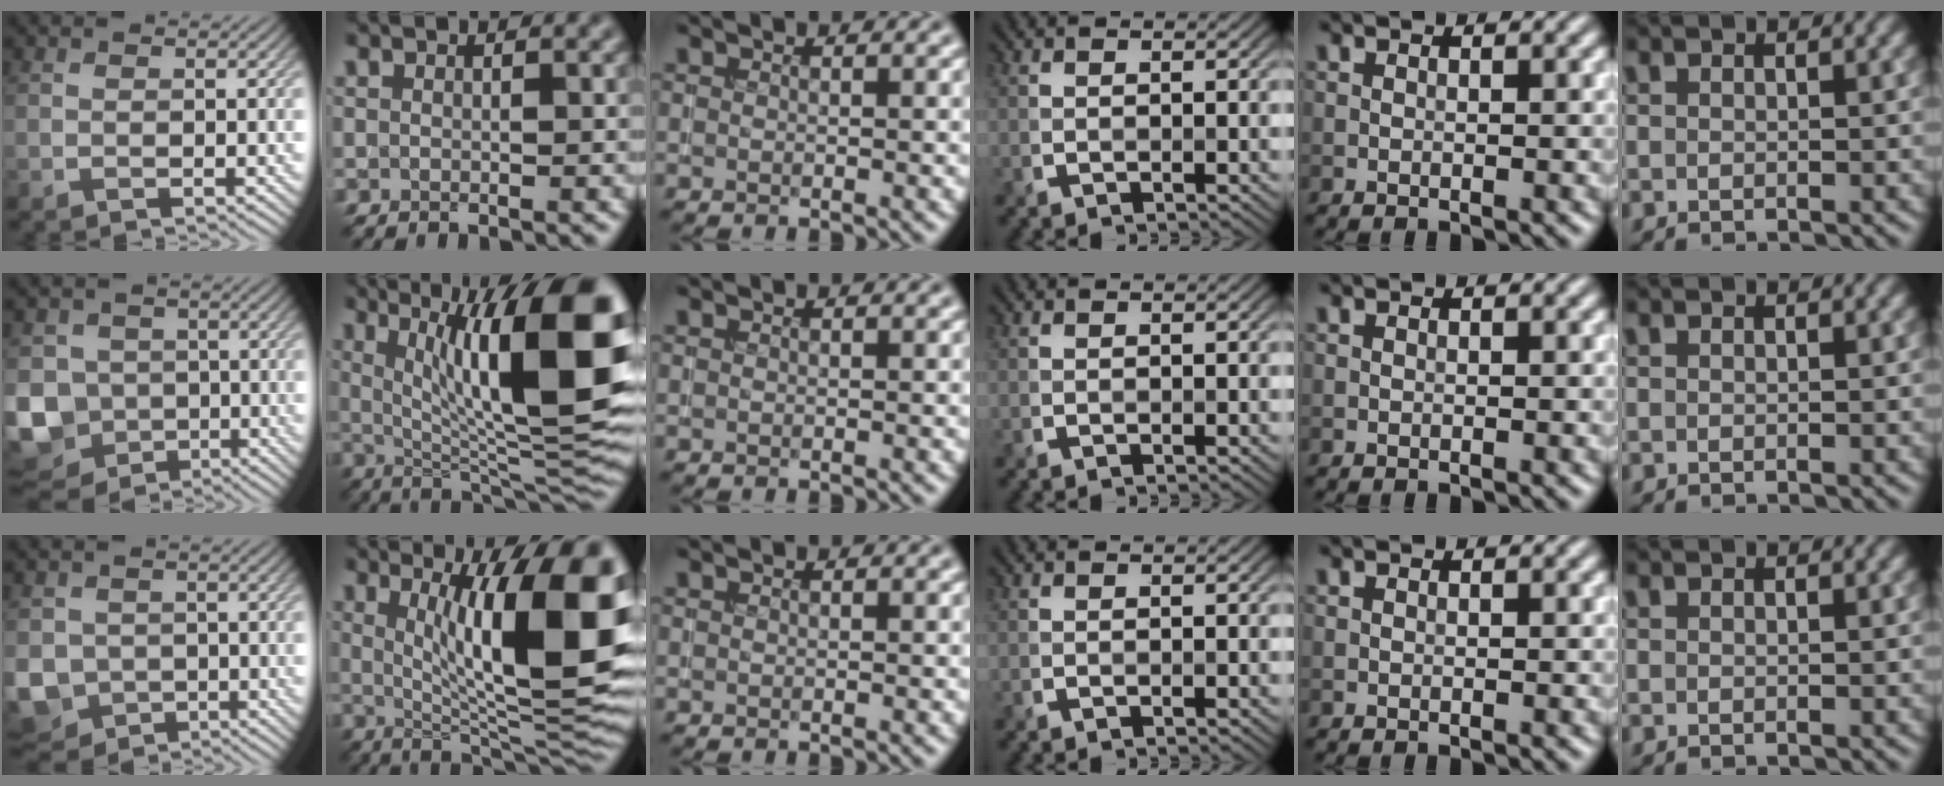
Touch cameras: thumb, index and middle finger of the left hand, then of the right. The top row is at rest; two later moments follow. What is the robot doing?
{"motion": "insert", "object": "coin"}